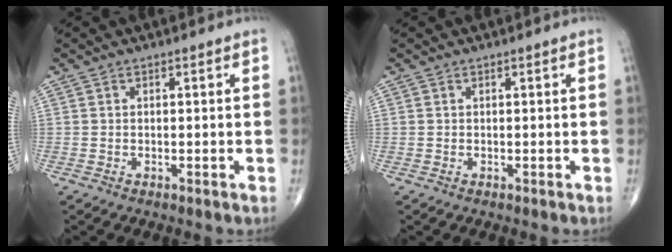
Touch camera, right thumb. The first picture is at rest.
{"total": 0.0}